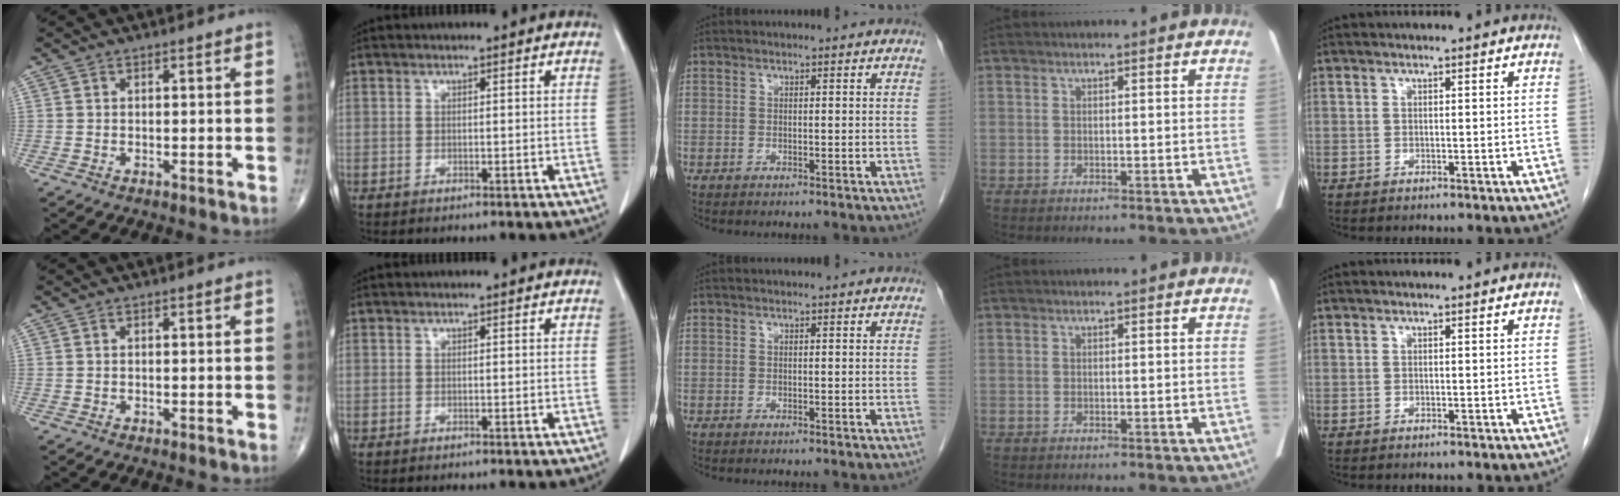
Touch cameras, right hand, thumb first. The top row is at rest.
{}